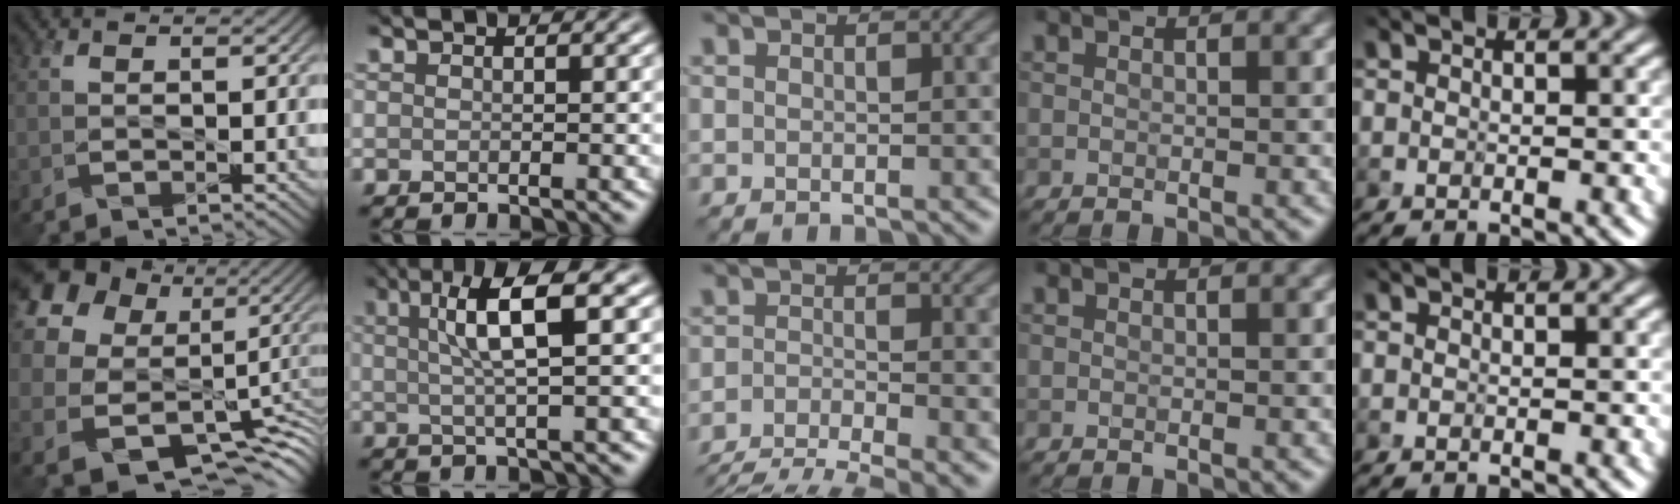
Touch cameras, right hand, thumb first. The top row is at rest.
{"thumb": {"total": 18.1, "force": [3.0, 14.6, 10.3], "torque": [-0.249, -0.008, 0.089]}, "index": {"total": 5.7, "force": [1.6, 1.0, 5.4], "torque": [-0.085, 0.011, 0.024]}, "middle": {"total": 5.4, "force": [-4.3, 1.0, 3.1], "torque": [-0.053, -0.013, -0.081]}}